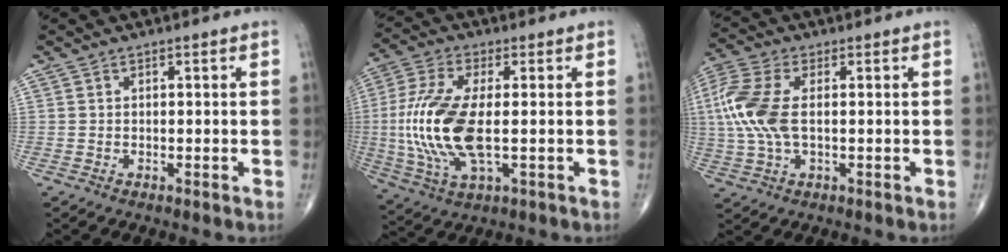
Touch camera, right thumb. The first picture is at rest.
{"total": 15.9, "force": [-0.9, 6.4, 14.5], "torque": [-0.333, -0.007, -0.014]}
{"total": 11.6, "force": [0.8, 6.0, 9.9], "torque": [-0.251, 0.011, 0.015]}